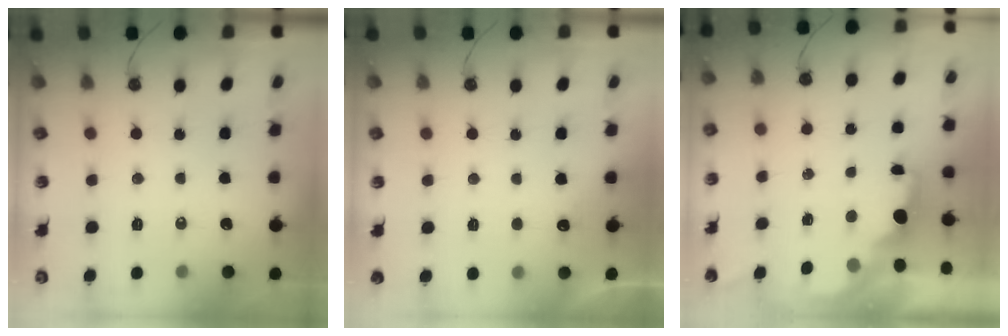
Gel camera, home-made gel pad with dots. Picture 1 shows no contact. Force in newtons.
{"total": 1.2, "press": 0.9, "slide": 0.8}
{"total": 1.6, "press": 1.4, "slide": 0.8}